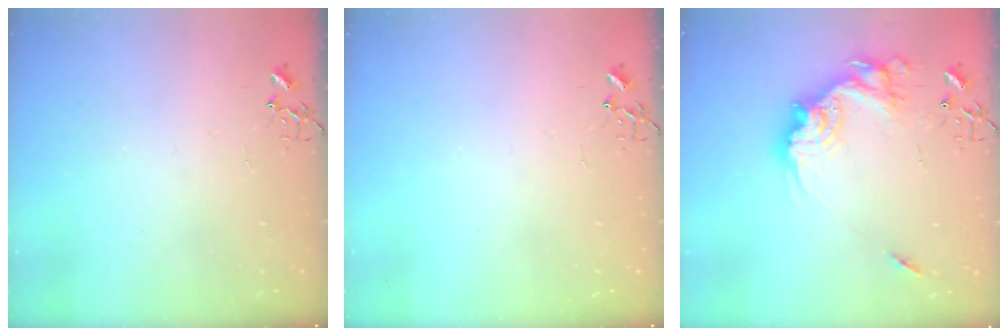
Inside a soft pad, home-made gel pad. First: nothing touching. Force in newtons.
{"total": 0.0}
{"total": 19.1, "press": 19.0, "slide": 1.6}